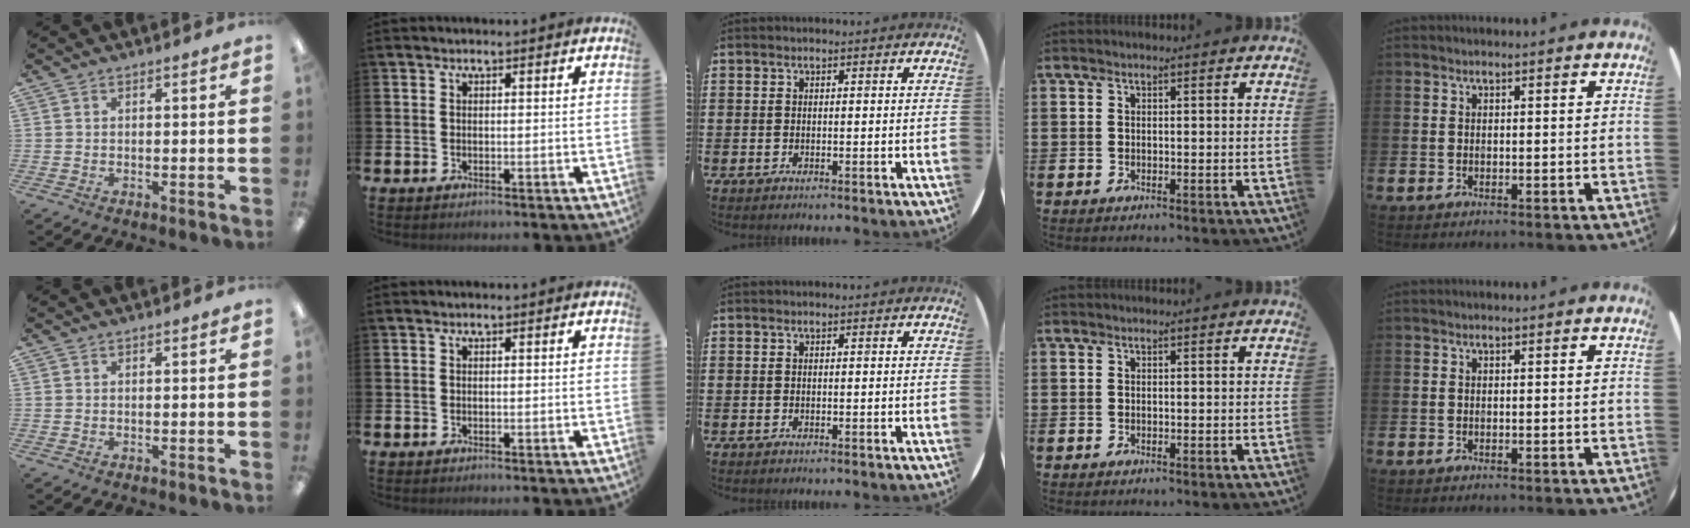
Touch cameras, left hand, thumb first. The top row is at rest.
{}